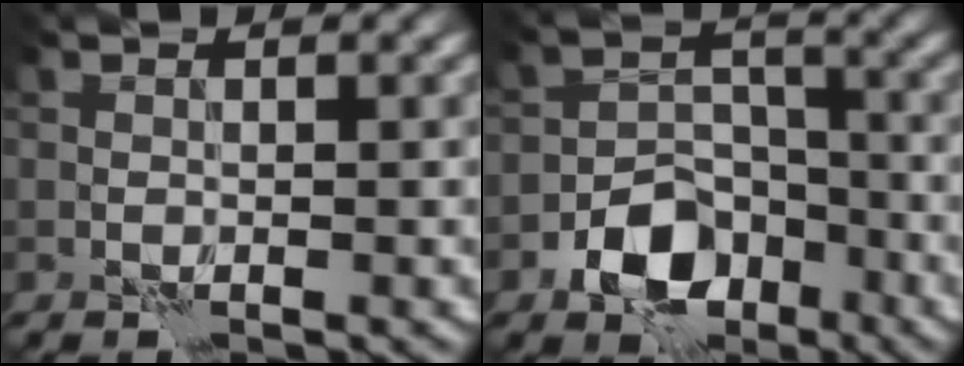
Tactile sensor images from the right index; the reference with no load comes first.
{"total": 6.2, "force": [-3.4, 4.1, 3.2], "torque": [-0.046, -0.005, -0.062]}